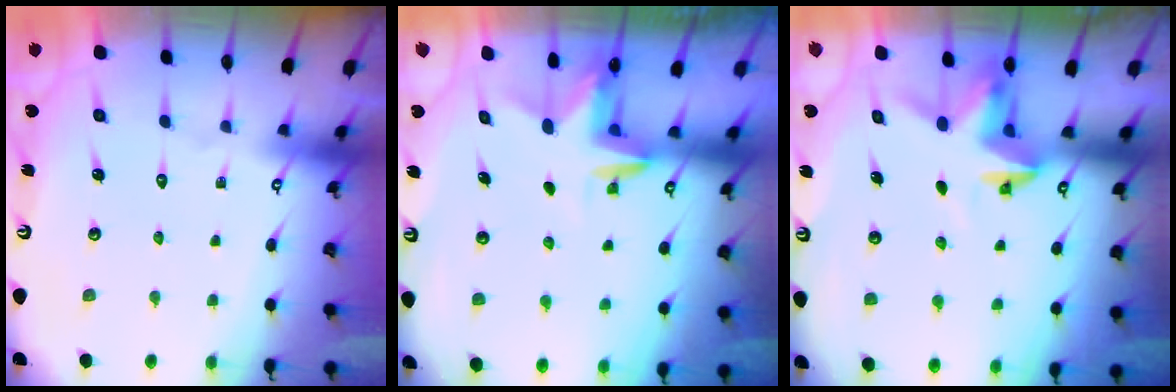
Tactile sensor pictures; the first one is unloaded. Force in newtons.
{"total": 3.2, "press": 3.2, "slide": 0.3}
{"total": 3.5, "press": 3.5, "slide": 0.3}